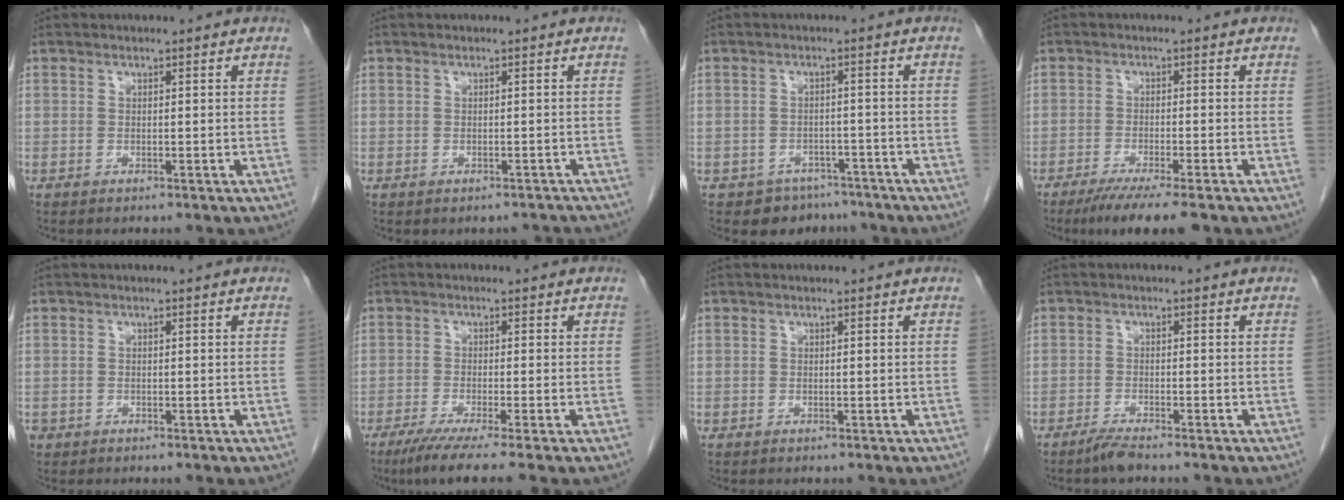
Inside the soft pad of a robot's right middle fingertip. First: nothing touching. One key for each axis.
{"total": 1.9, "fx": -1.7, "fy": 0.8, "fz": 0.3, "tx": -0.002, "ty": 0.002, "tz": -0.020}
{"total": 5.3, "fx": -4.2, "fy": 3.3, "fz": 0.0, "tx": 0.015, "ty": 0.015, "tz": -0.054}
{"total": 7.6, "fx": -5.6, "fy": 0.2, "fz": 5.0, "tx": -0.075, "ty": -0.017, "tz": -0.086}
{"total": 0.9, "fx": -0.5, "fy": 0.8, "fz": 0.2, "tx": -0.009, "ty": 0.003, "tz": -0.006}
{"total": 6.7, "fx": -4.9, "fy": -0.7, "fz": 4.5, "tx": -0.069, "ty": -0.019, "tz": -0.081}
{"total": 0.0}
{"total": 2.2, "fx": -1.9, "fy": 0.0, "fz": 1.1, "tx": -0.029, "ty": -0.005, "tz": -0.038}